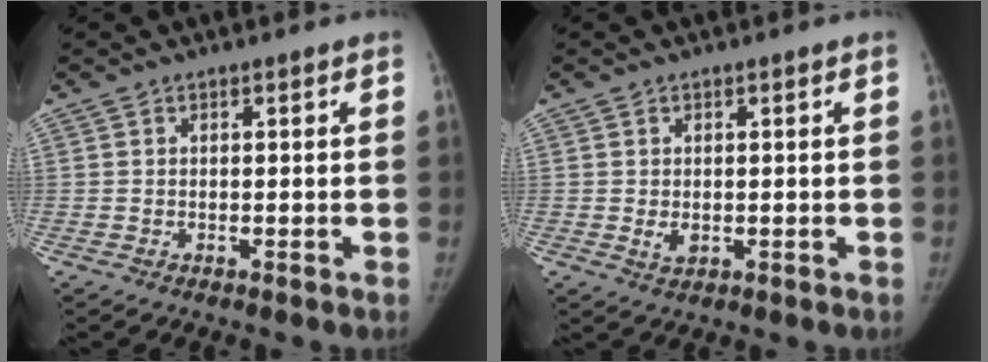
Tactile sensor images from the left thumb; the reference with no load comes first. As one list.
[{"total": 2.0, "force": [-0.1, 1.5, 1.4], "torque": [-0.019, -0.004, 0.004]}]